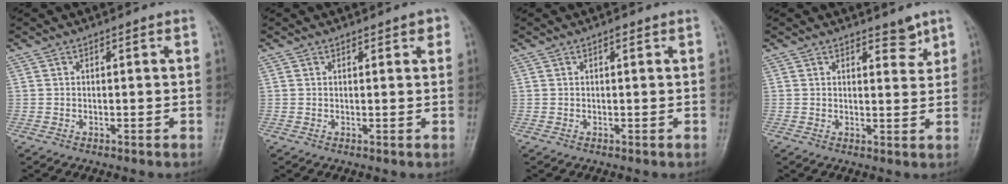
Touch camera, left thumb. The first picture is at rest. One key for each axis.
{"total": 2.3, "fx": 1.5, "fy": 1.2, "fz": 1.2, "tx": 0.005, "ty": -0.004, "tz": 0.015}
{"total": 0.9, "fx": 0.5, "fy": 0.3, "fz": 0.6, "tx": -0.008, "ty": -0.001, "tz": 0.006}
{"total": 3.3, "fx": 2.5, "fy": 1.4, "fz": 1.6, "tx": -0.003, "ty": -0.018, "tz": 0.035}